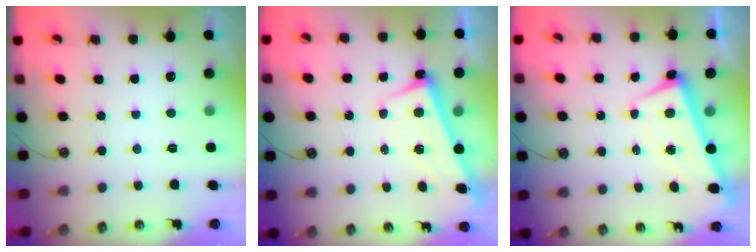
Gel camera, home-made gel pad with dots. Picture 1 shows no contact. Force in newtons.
{"total": 2.9, "press": 2.8, "slide": 0.4}
{"total": 1.7, "press": 0.7, "slide": 1.6}